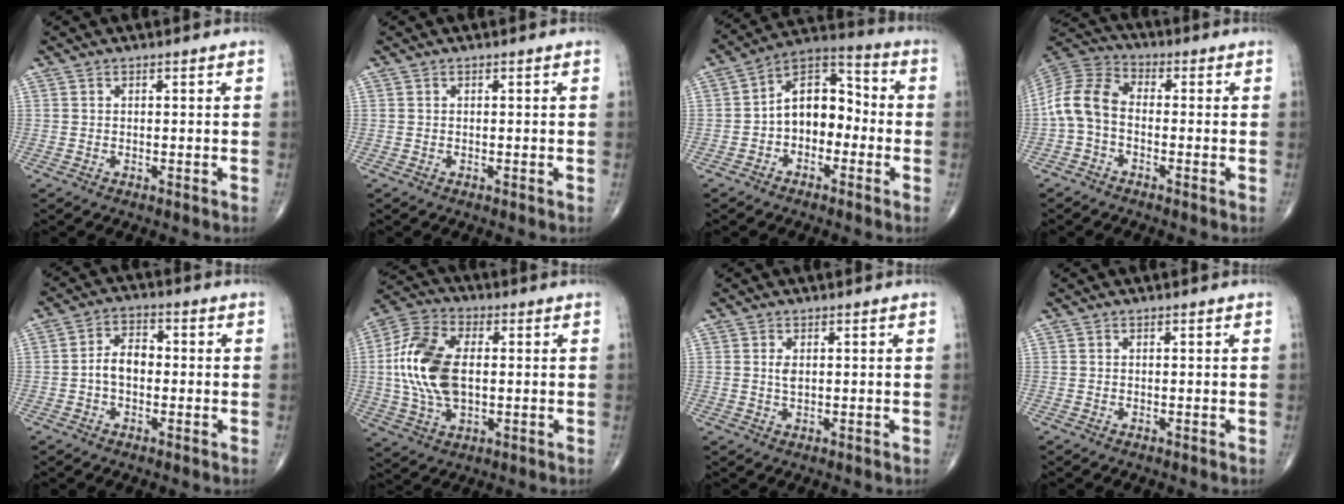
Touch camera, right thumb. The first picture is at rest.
{"total": 0.0}
{"total": 11.4, "force": [-1.8, 7.6, 8.2], "torque": [-0.096, 0.045, -0.049]}
{"total": 9.5, "force": [-1.7, 6.2, 7.1], "torque": [-0.142, 0.031, -0.048]}
{"total": 5.6, "force": [-0.7, 3.6, 4.2], "torque": [-0.064, 0.023, -0.021]}
{"total": 15.9, "force": [0.6, 9.1, 13.0], "torque": [-0.270, 0.012, 0.010]}
{"total": 1.8, "force": [0.4, 0.9, 1.5], "torque": [-0.029, -0.002, 0.010]}
{"total": 0.0}